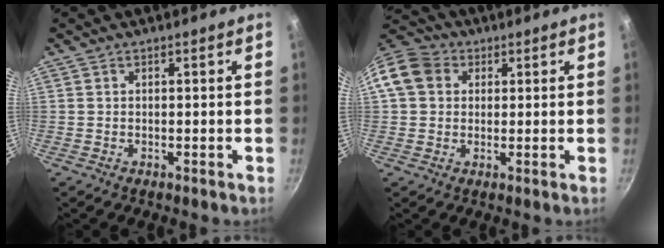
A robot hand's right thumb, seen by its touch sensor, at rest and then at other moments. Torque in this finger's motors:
{"motor_torque": [1.92, 3.07, 1.27, 0.21, 0.65]}